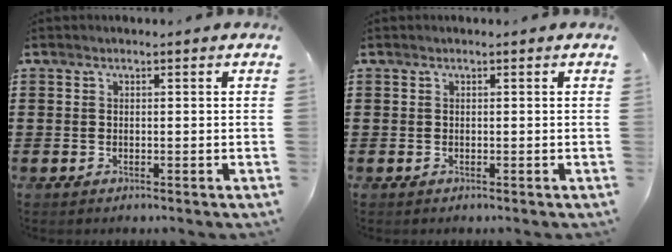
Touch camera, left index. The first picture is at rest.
{"total": 0.0}